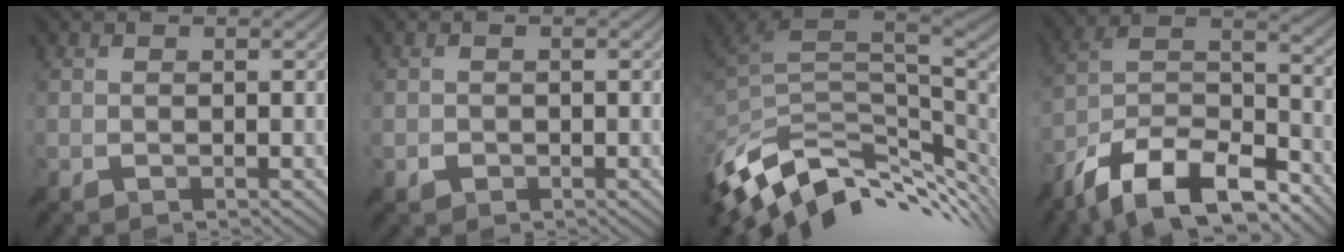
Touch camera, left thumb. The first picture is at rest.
{"total": 0.5, "force": [0.0, 0.5, 0.2], "torque": [0.001, 0.000, -0.001]}
{"total": 12.0, "force": [-3.5, 6.4, 9.5], "torque": [-0.208, -0.014, -0.054]}
{"total": 14.4, "force": [-10.4, 5.2, 8.5], "torque": [-0.176, -0.001, -0.193]}